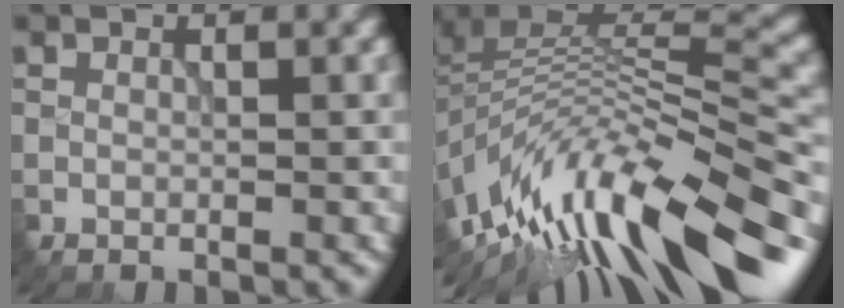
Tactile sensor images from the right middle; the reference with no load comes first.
{"total": 13.8, "force": [-7.1, 5.6, 10.4], "torque": [-0.202, 0.007, -0.114]}